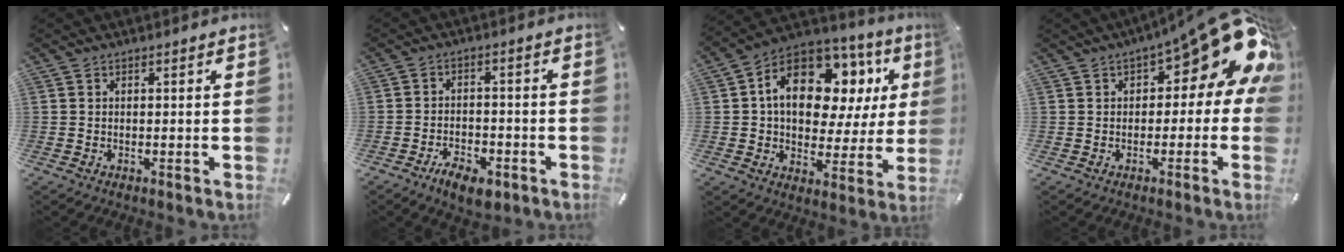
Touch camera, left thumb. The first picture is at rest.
{"total": 6.3, "force": [-4.1, 3.2, 3.4], "torque": [-0.060, 0.020, -0.073]}
{"total": 17.7, "force": [5.9, 11.5, 12.2], "torque": [-0.199, -0.025, 0.099]}
{"total": 15.0, "force": [7.3, 5.6, 11.9], "torque": [-0.148, -0.058, 0.116]}